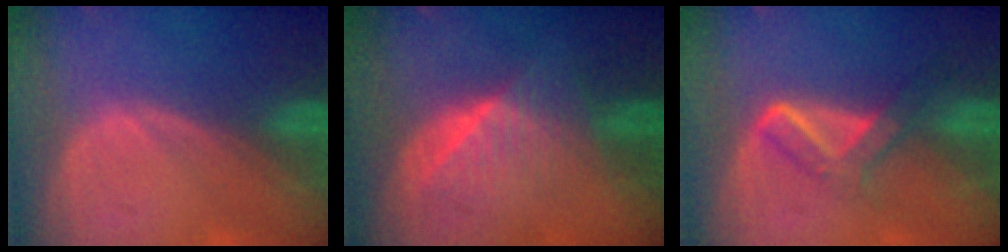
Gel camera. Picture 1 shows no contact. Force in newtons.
{"total": 6.4, "press": 5.9, "slide": 2.3}
{"total": 5.2, "press": 4.6, "slide": 2.4}